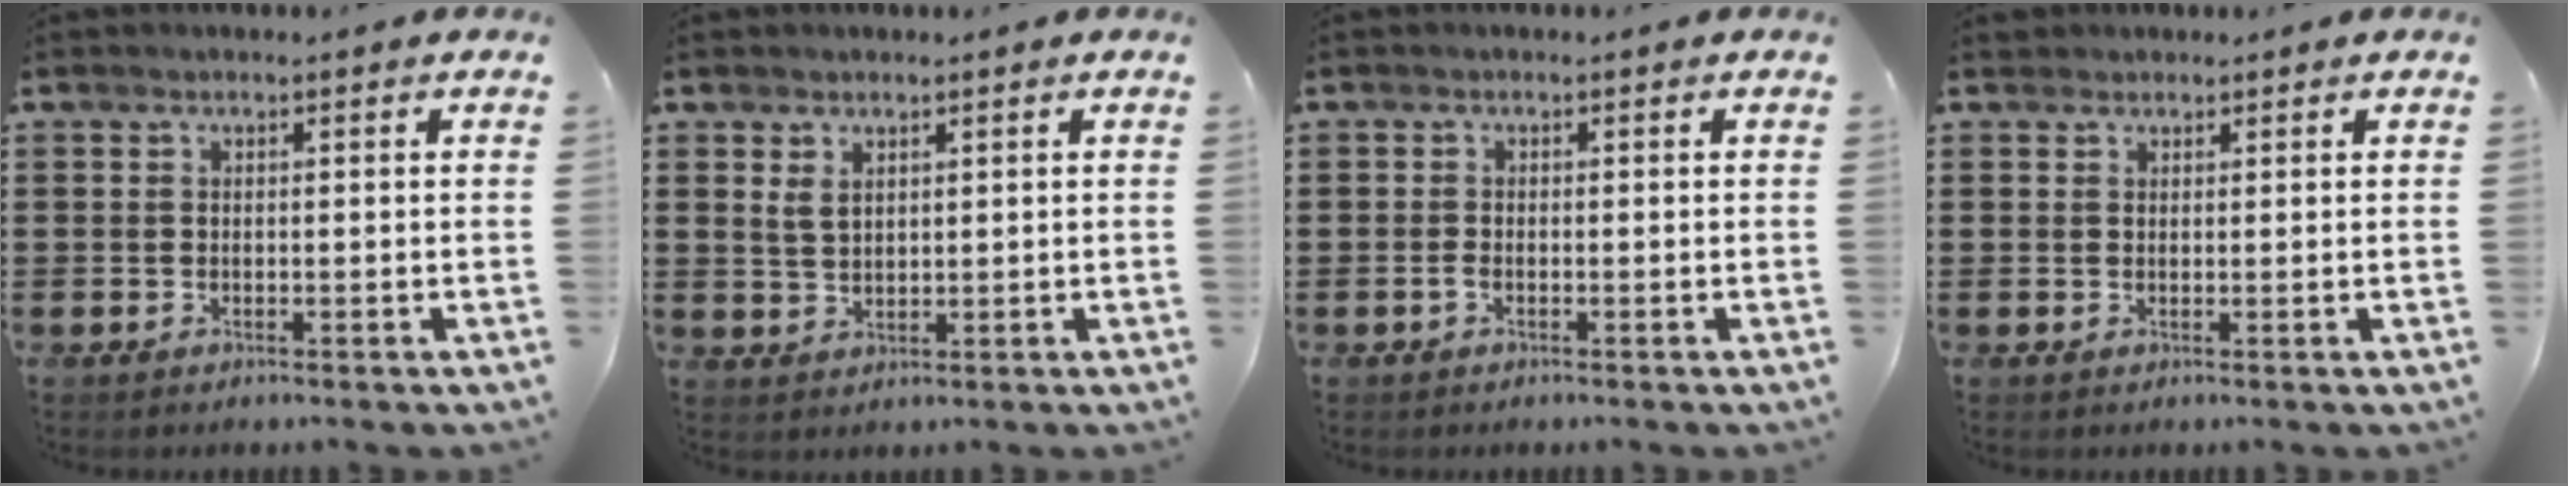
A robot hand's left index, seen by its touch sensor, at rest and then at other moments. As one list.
[{"total": 2.2, "force": [1.4, 1.2, 1.3], "torque": [-0.029, 0.003, 0.027]}, {"total": 0.9, "force": [-0.5, 0.4, 0.7], "torque": [-0.016, -0.003, -0.009]}, {"total": 1.0, "force": [0.9, 0.5, 0.0], "torque": [-0.003, 0.003, 0.018]}]